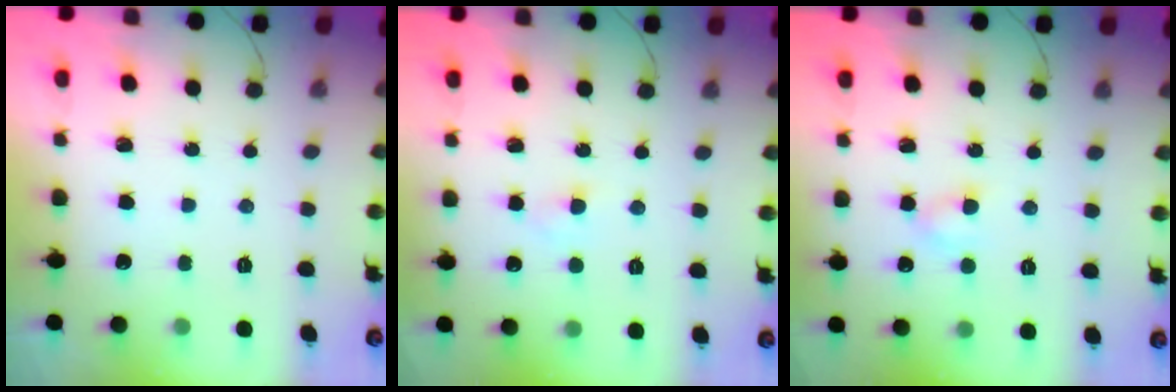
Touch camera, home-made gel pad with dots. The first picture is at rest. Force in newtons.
{"total": 1.8, "press": 1.5, "slide": 0.9}
{"total": 3.7, "press": 3.4, "slide": 1.4}